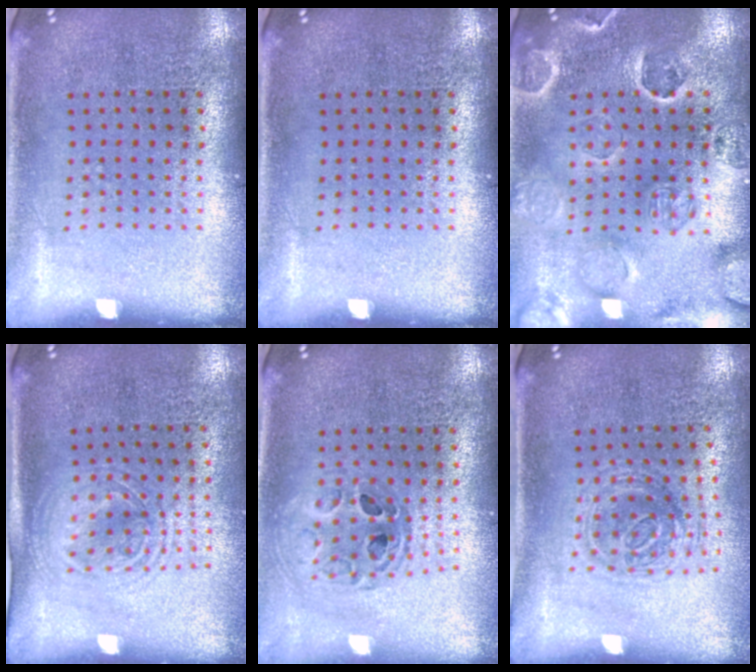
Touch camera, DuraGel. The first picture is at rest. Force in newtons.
{"total": 0.0}
{"total": 2.7, "press": 2.6, "slide": 0.6}
{"total": 1.5, "press": 1.3, "slide": 0.7}
{"total": 0.7, "press": 0.7, "slide": 0.1}
{"total": 1.0, "press": 0.9, "slide": 0.3}